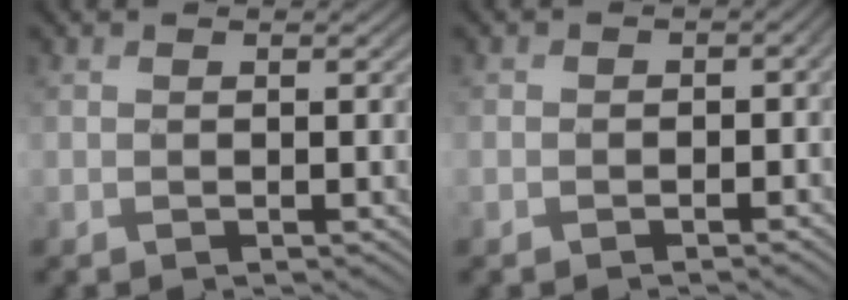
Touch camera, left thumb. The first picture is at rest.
{"total": 1.8, "force": [-0.8, 1.5, 0.4], "torque": [0.006, -0.006, -0.017]}